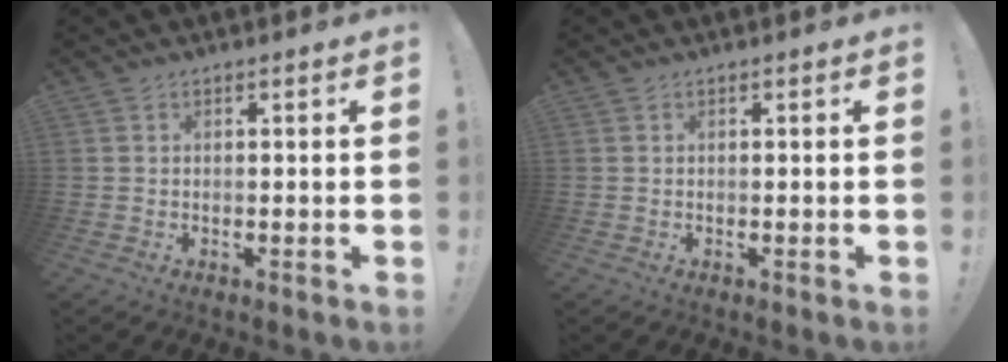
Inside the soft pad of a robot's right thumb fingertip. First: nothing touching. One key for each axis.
{"total": 0.0}